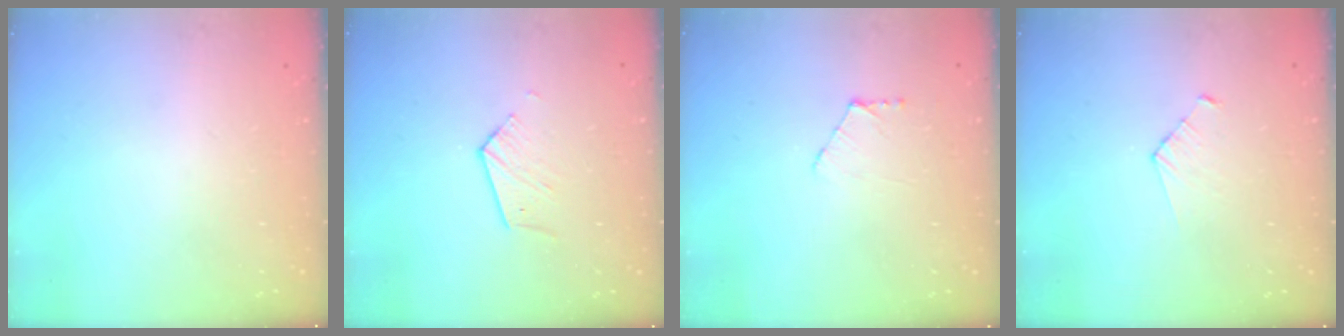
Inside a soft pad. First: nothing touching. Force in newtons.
{"total": 4.0, "press": 4.0, "slide": 0.4}
{"total": 3.8, "press": 3.8, "slide": 0.4}
{"total": 2.8, "press": 2.7, "slide": 0.3}